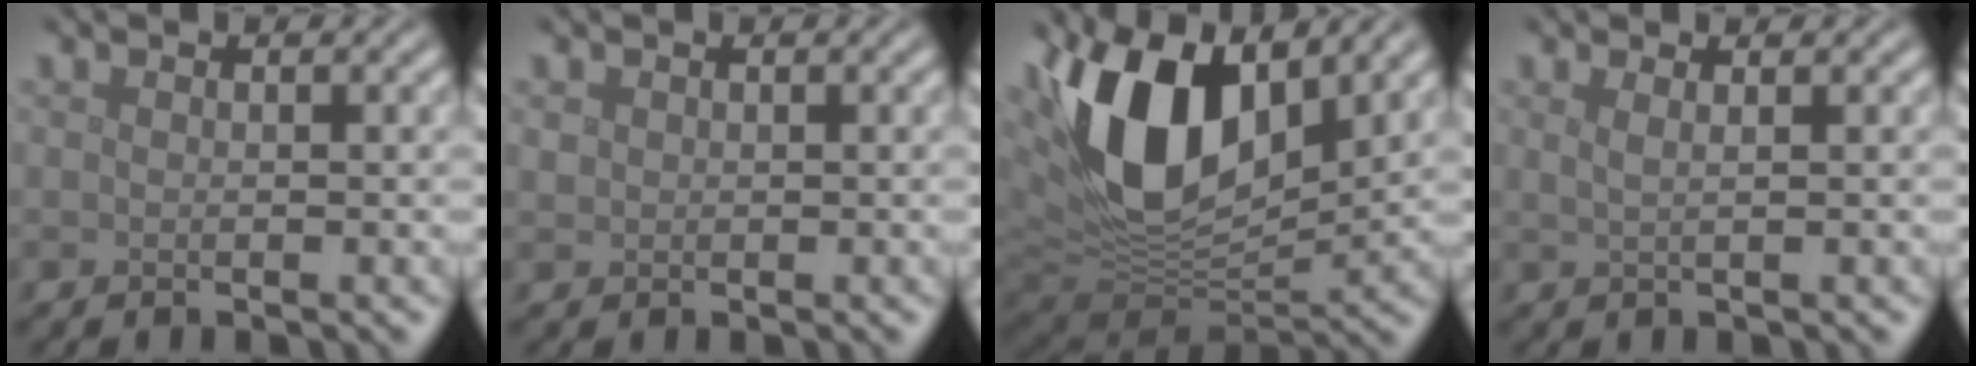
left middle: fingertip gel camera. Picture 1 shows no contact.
{"total": 0.7, "force": [0.3, 0.7, 0.1], "torque": [-0.001, 0.000, 0.006]}
{"total": 13.4, "force": [5.2, 7.2, 10.0], "torque": [-0.196, 0.006, 0.091]}
{"total": 2.0, "force": [1.1, 1.0, 1.5], "torque": [-0.006, -0.001, -0.006]}